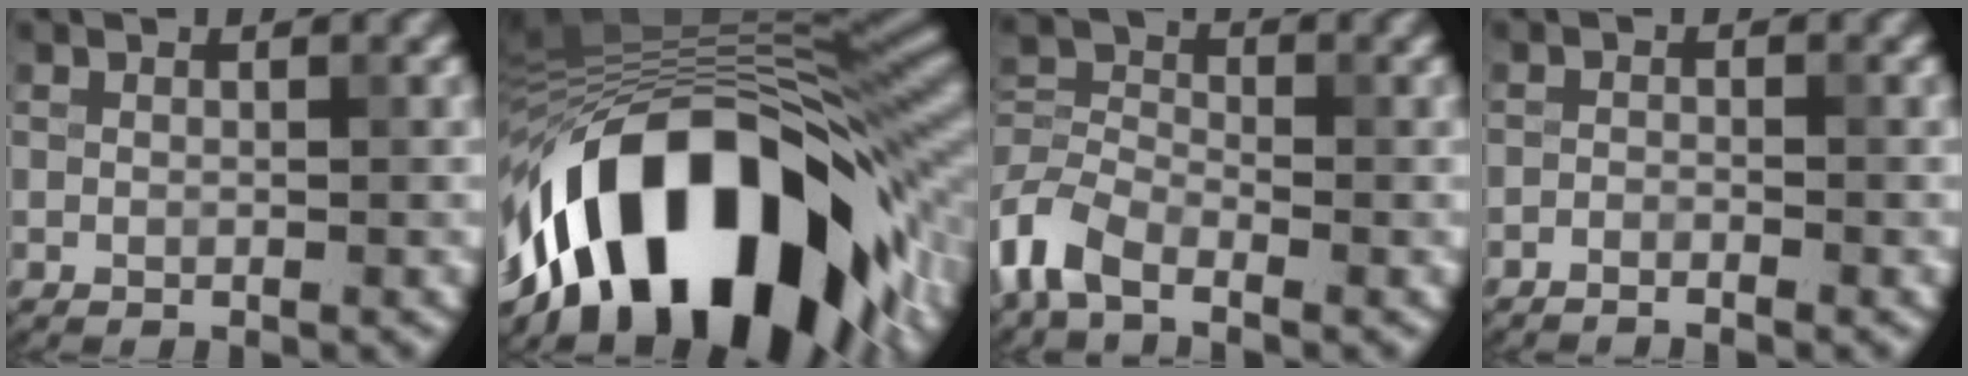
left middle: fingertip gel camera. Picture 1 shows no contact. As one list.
[{"total": 17.0, "force": [-8.7, 7.7, 12.4], "torque": [-0.211, 0.029, -0.135]}, {"total": 4.6, "force": [-3.8, 1.9, 1.9], "torque": [-0.056, 0.001, -0.080]}, {"total": 1.7, "force": [-1.6, -0.3, -0.3], "torque": [-0.002, 0.001, -0.020]}]